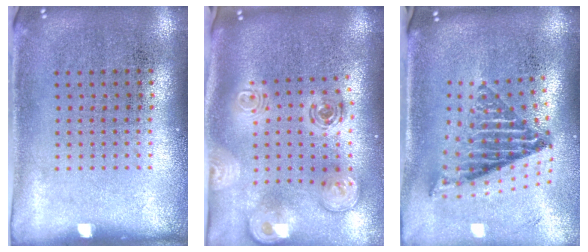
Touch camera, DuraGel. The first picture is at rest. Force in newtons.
{"total": 2.6, "press": 1.8, "slide": 1.8}
{"total": 1.9, "press": 1.4, "slide": 1.2}